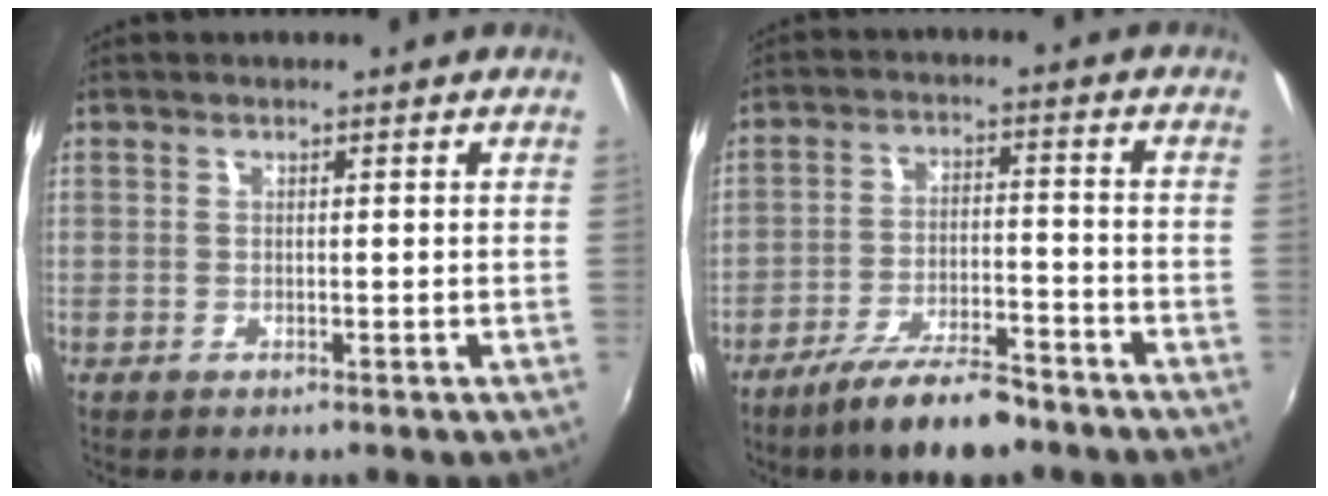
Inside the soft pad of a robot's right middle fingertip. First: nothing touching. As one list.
[{"total": 8.4, "force": [-6.6, 1.9, 4.7], "torque": [-0.101, -0.002, -0.109]}]